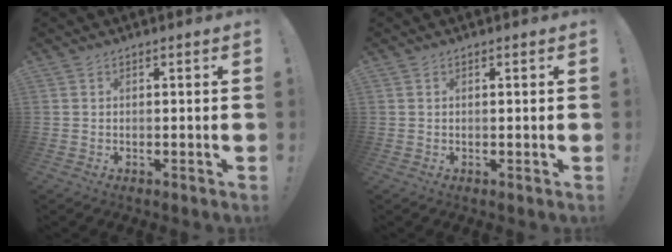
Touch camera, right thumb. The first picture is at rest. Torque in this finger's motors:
{"motor_torque": [0.05, -0.10, -0.20, 0.08, -0.02]}